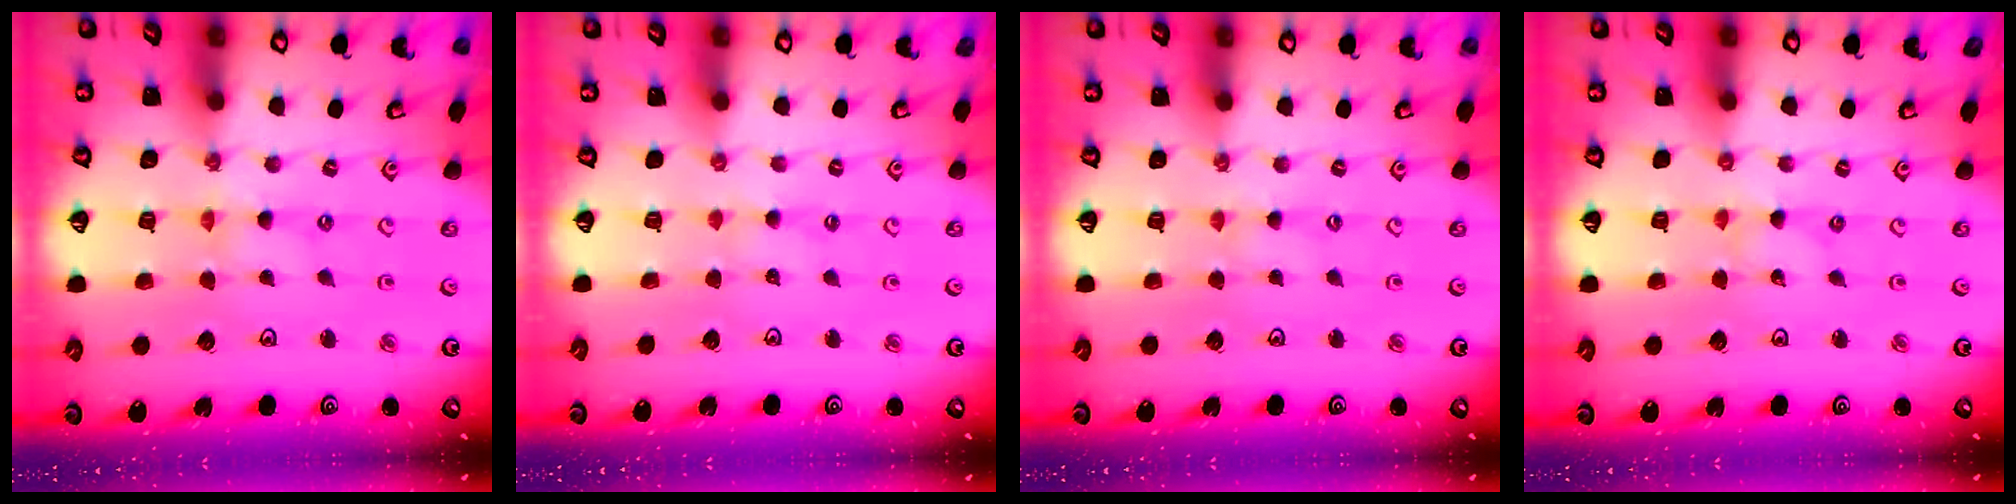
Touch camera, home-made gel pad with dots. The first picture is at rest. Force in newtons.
{"total": 1.4, "press": 1.4, "slide": 0.2}
{"total": 1.0, "press": 1.0, "slide": 0.2}
{"total": 0.0}